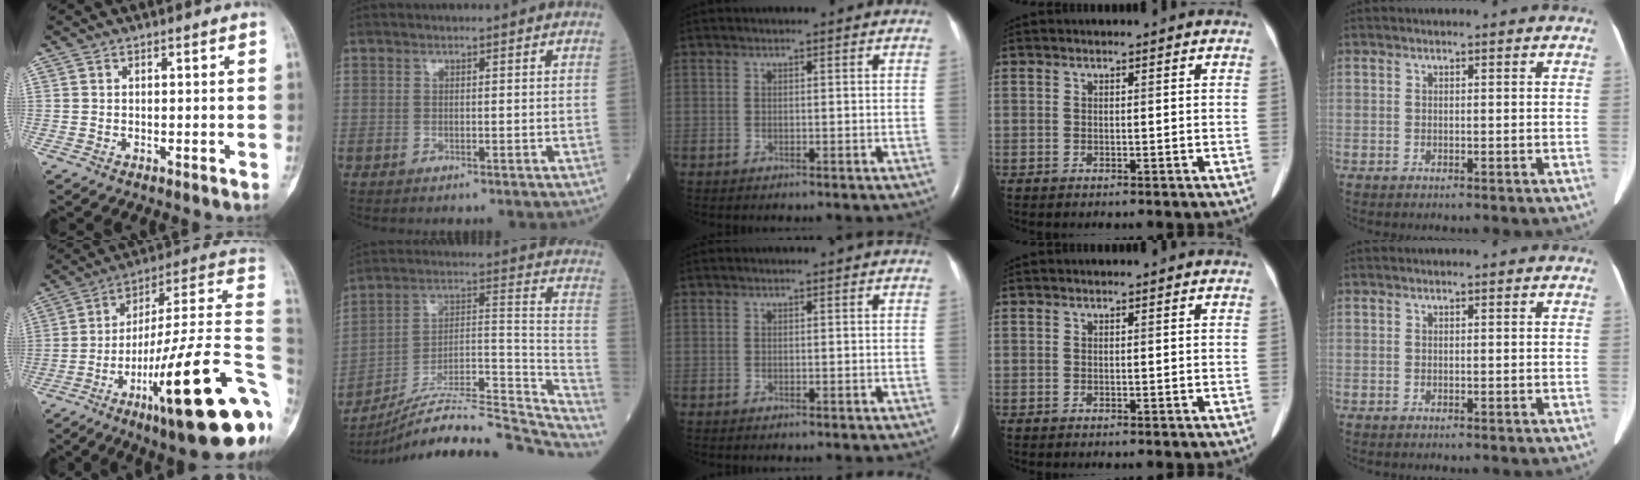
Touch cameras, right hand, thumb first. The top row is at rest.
{"thumb": {"total": 30.0, "force": [-10.1, 5.6, 27.7], "torque": [-0.347, 0.052, -0.155]}, "index": {"total": 28.7, "force": [-26.6, 3.3, 10.4], "torque": [-0.110, 0.025, -0.390]}}